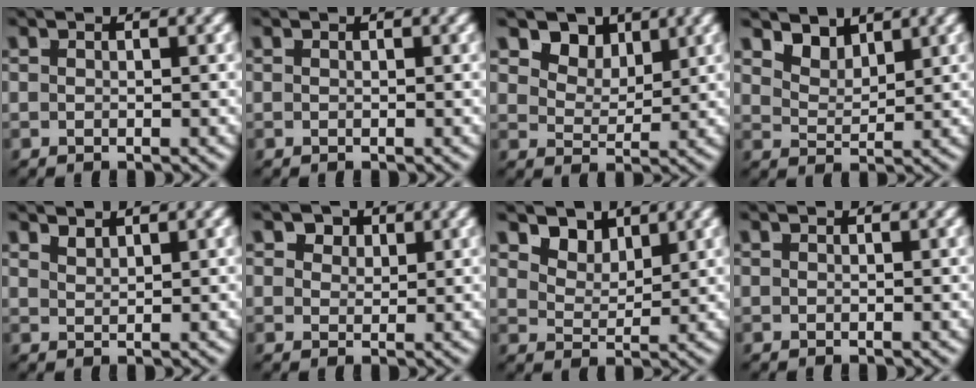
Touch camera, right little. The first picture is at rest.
{"total": 0.0}
{"total": 6.1, "force": [3.3, 4.2, 2.9], "torque": [-0.058, -0.009, 0.054]}
{"total": 2.9, "force": [2.3, 1.2, 1.3], "torque": [-0.027, -0.015, 0.046]}
{"total": 1.7, "force": [1.4, -1.0, -0.1], "torque": [0.012, -0.002, 0.035]}
{"total": 4.0, "force": [1.9, 3.0, 1.8], "torque": [-0.034, -0.005, 0.035]}
{"total": 4.1, "force": [2.7, 2.5, 1.9], "torque": [-0.040, -0.015, 0.050]}
{"total": 0.0}